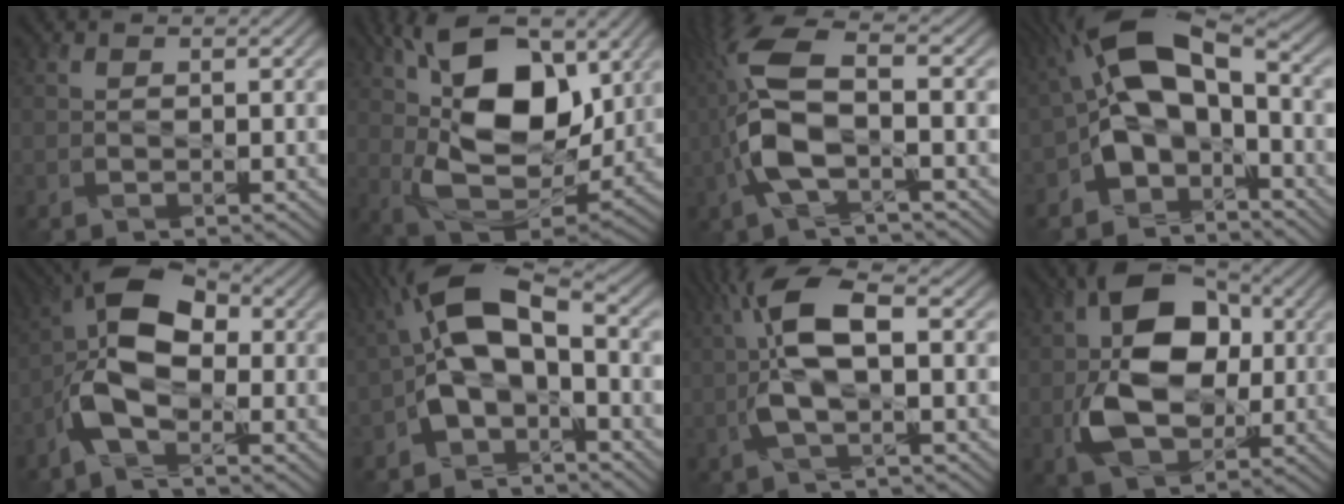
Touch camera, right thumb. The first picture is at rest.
{"total": 17.4, "force": [5.5, 9.6, 13.5], "torque": [-0.247, 0.018, 0.084]}
{"total": 10.8, "force": [-1.5, 4.3, 9.8], "torque": [-0.230, 0.016, -0.042]}
{"total": 14.0, "force": [-2.7, 7.9, 11.2], "torque": [-0.199, 0.018, -0.064]}
{"total": 9.0, "force": [-2.2, 4.4, 7.5], "torque": [-0.149, 0.018, -0.060]}
{"total": 11.9, "force": [-1.9, 6.2, 10.0], "torque": [-0.185, 0.024, -0.053]}
{"total": 8.9, "force": [0.3, 3.0, 8.3], "torque": [-0.181, 0.021, -0.004]}
{"total": 12.1, "force": [-0.3, 8.1, 9.0], "torque": [-0.172, 0.003, -0.011]}